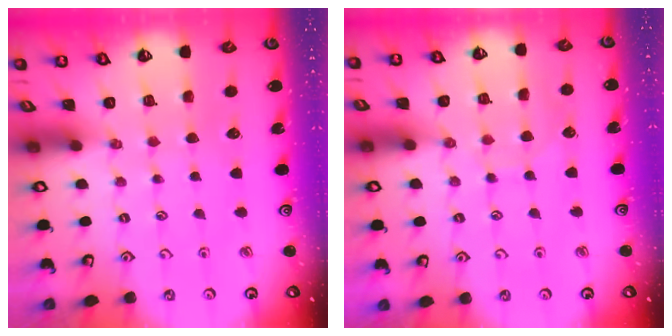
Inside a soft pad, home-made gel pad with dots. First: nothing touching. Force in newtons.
{"total": 6.6, "press": 6.6, "slide": 0.4}